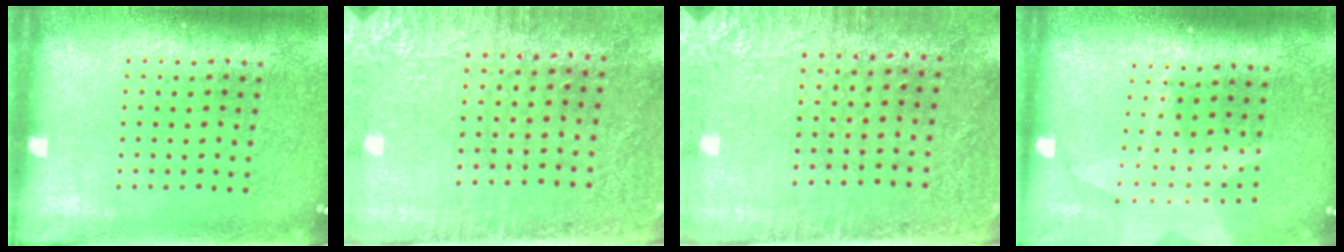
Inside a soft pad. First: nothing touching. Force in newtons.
{"total": 2.8, "press": 2.3, "slide": 1.5}
{"total": 2.8, "press": 2.3, "slide": 1.6}
{"total": 2.0, "press": 1.5, "slide": 1.2}